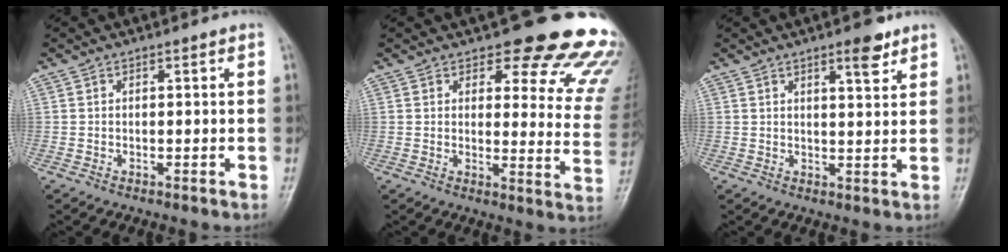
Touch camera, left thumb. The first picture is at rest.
{"total": 19.7, "force": [16.5, 6.3, 8.6], "torque": [-0.049, -0.122, 0.172]}
{"total": 4.7, "force": [3.1, 1.3, 3.3], "torque": [-0.039, -0.019, 0.044]}